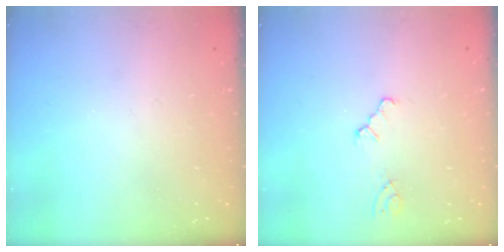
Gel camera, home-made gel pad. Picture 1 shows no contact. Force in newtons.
{"total": 0.0}